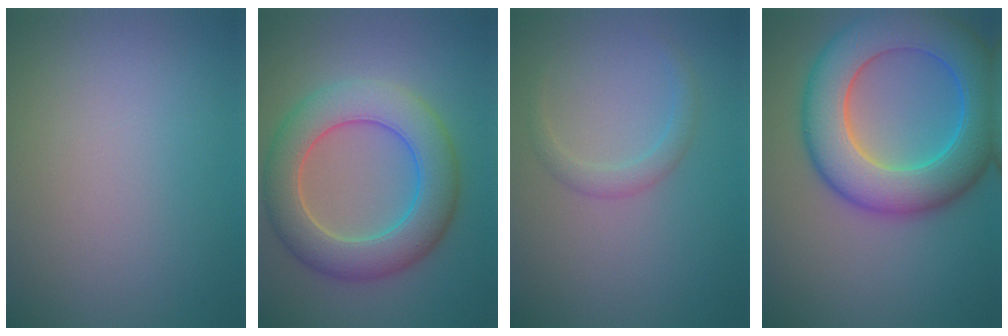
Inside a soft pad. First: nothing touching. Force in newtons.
{"total": 8.1, "press": 8.1, "slide": 0.4}
{"total": 1.7, "press": 1.7, "slide": 0.1}
{"total": 11.0, "press": 11.0, "slide": 0.2}